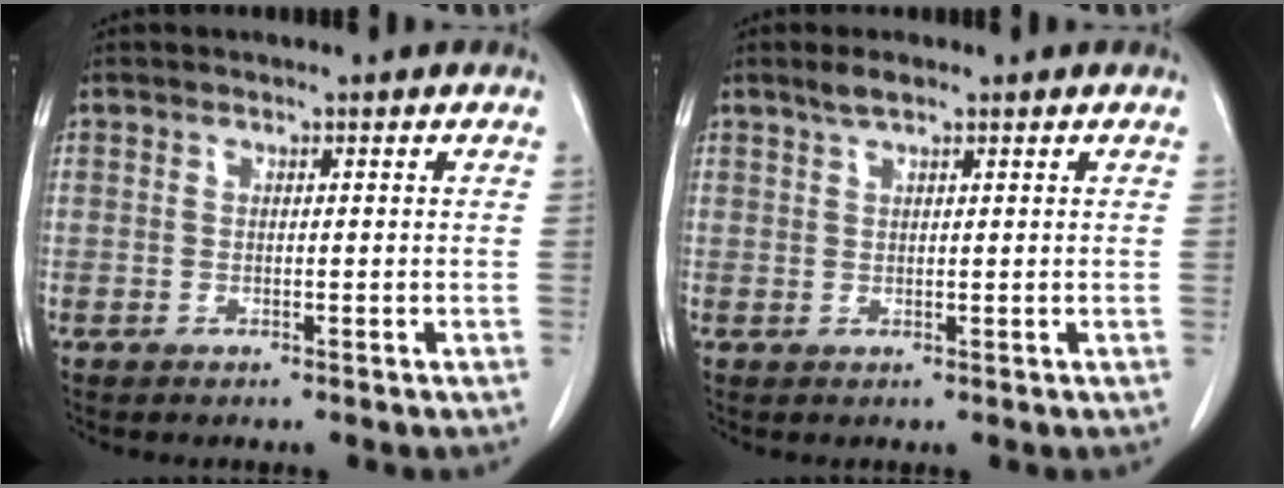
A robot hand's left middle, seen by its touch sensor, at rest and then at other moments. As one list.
[{"total": 2.0, "force": [1.5, 0.4, 1.3], "torque": [-0.029, 0.008, 0.029]}]